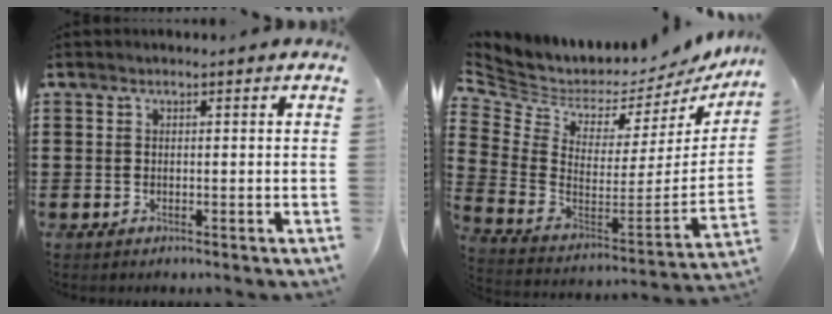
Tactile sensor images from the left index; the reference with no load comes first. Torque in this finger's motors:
{"motor_torque": [-0.70, 0.73, 0.02, -0.01]}